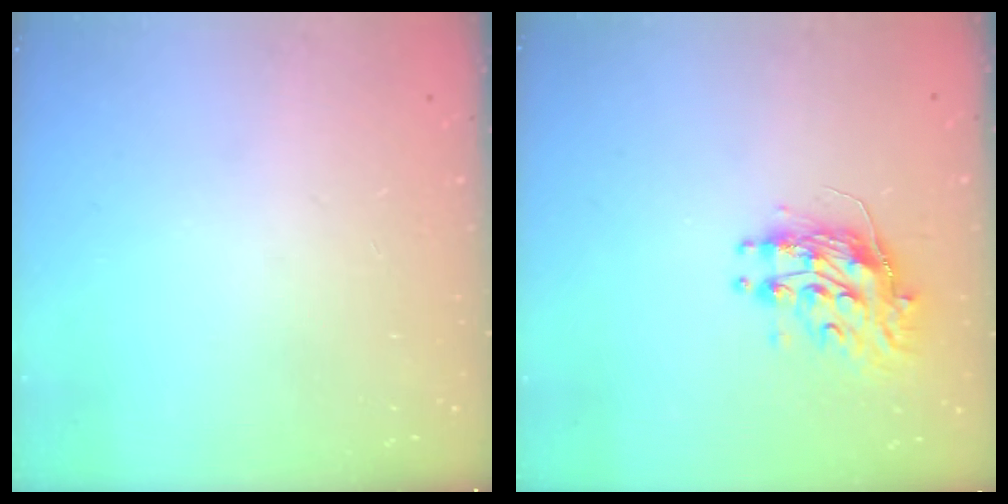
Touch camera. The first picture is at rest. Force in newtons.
{"total": 9.6, "press": 9.6, "slide": 0.3}